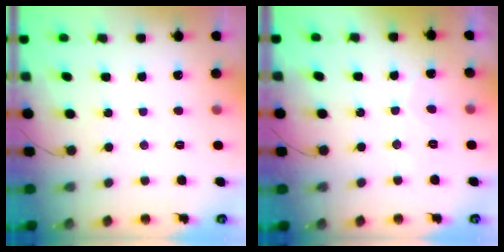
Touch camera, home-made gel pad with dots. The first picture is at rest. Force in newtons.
{"total": 5.2, "press": 5.2, "slide": 0.2}